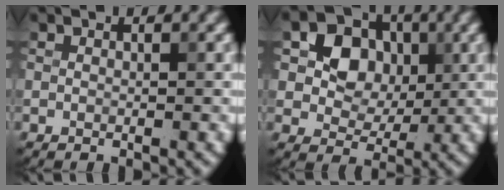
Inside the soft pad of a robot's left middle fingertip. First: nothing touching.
{"total": 6.5, "force": [1.3, 5.4, 3.3], "torque": [-0.056, 0.011, 0.012]}